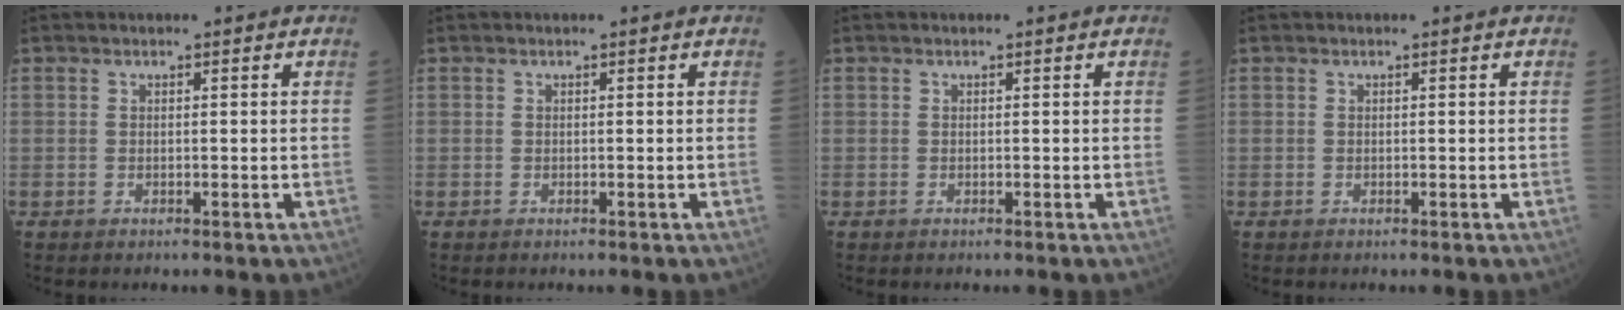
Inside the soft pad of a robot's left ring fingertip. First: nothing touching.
{"total": 0.0}
{"total": 0.0}
{"total": 0.0}